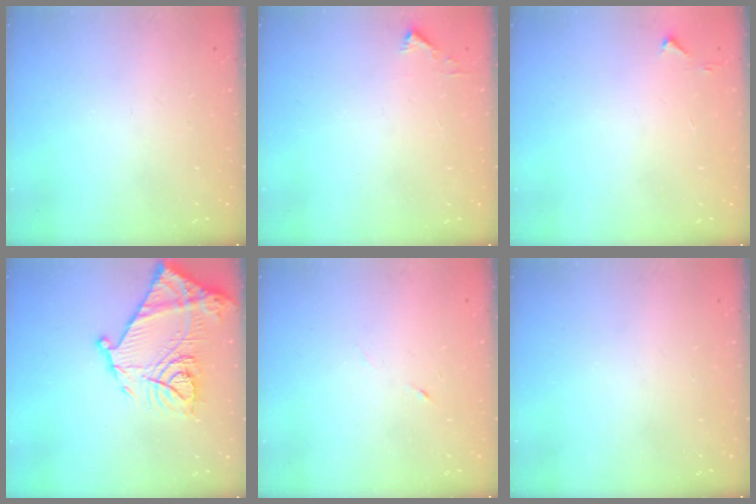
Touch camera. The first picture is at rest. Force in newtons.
{"total": 2.3, "press": 2.3, "slide": 0.2}
{"total": 2.8, "press": 2.8, "slide": 0.4}
{"total": 20.6, "press": 20.5, "slide": 1.8}
{"total": 3.1, "press": 3.0, "slide": 1.0}
{"total": 0.0}